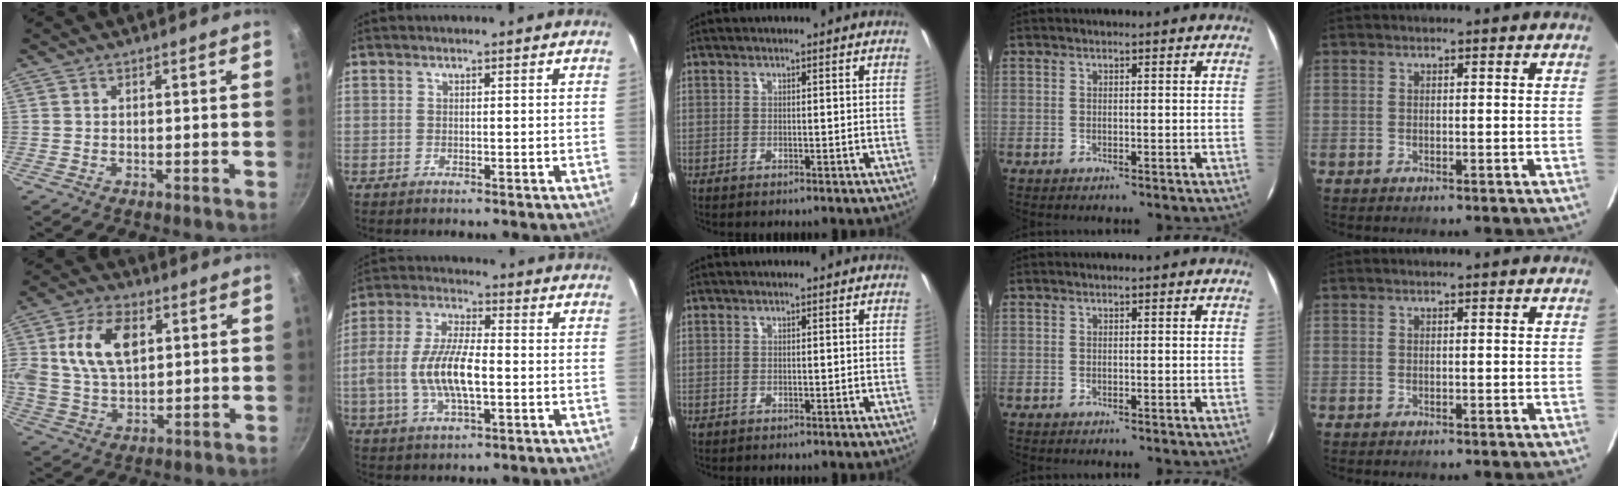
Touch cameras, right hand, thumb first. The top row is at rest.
{"thumb": {"total": 13.7, "force": [3.6, 8.6, 10.1], "torque": [-0.176, 0.004, 0.063]}, "index": {"total": 12.5, "force": [-2.1, 4.8, 11.3], "torque": [-0.236, 0.003, -0.039]}}